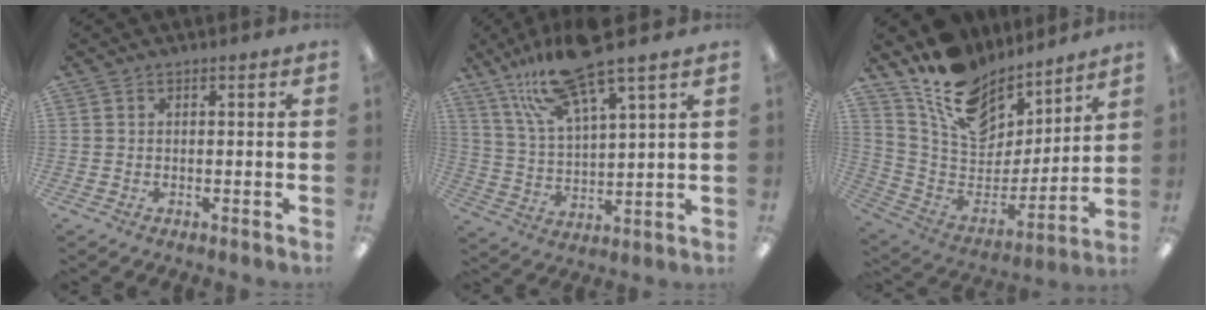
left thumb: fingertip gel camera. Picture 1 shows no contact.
{"total": 16.3, "force": [12.5, 3.5, 9.9], "torque": [-0.194, -0.055, 0.214]}
{"total": 15.9, "force": [12.2, 8.2, 6.1], "torque": [-0.132, -0.091, 0.226]}